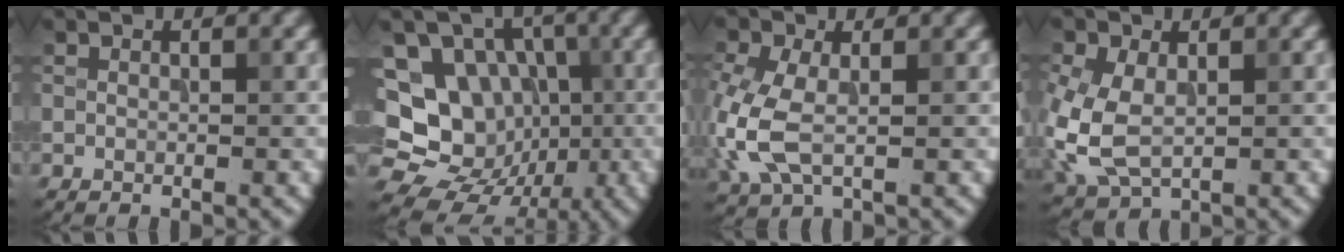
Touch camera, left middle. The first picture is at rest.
{"total": 15.8, "force": [0.0, 14.1, 7.3], "torque": [-0.162, 0.030, 0.002]}
{"total": 5.7, "force": [-0.8, 3.3, 4.5], "torque": [-0.130, -0.003, -0.018]}
{"total": 6.5, "force": [-0.8, 4.4, 4.7], "torque": [-0.131, -0.012, -0.008]}